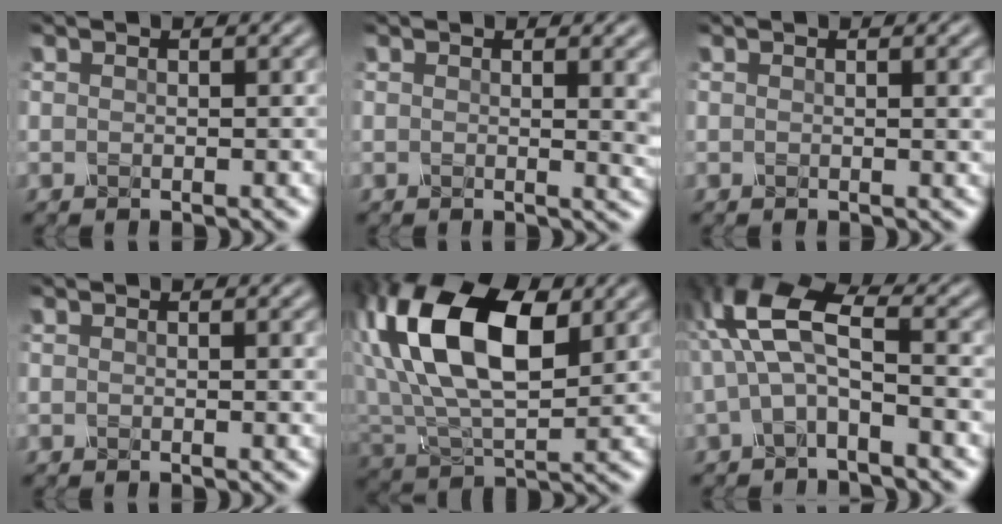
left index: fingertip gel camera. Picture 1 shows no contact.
{"total": 3.7, "force": [1.2, 1.4, 3.2], "torque": [-0.022, 0.008, 0.018]}
{"total": 2.3, "force": [0.8, 0.8, 2.0], "torque": [-0.014, 0.003, 0.011]}
{"total": 1.4, "force": [0.5, 0.5, 1.2], "torque": [-0.010, 0.003, 0.005]}
{"total": 13.0, "force": [3.6, 7.3, 10.2], "torque": [-0.203, 0.019, 0.067]}
{"total": 5.5, "force": [-0.3, 2.0, 5.1], "torque": [-0.119, 0.020, -0.010]}